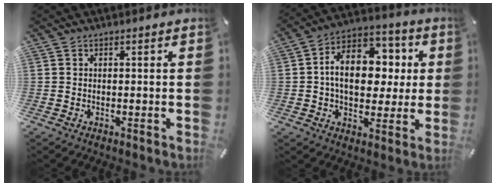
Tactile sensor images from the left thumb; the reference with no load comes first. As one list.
[{"total": 15.1, "force": [1.1, 10.8, 10.5], "torque": [-0.167, 0.000, 0.022]}]